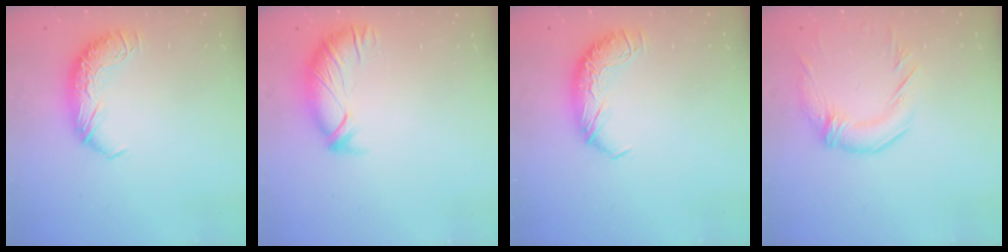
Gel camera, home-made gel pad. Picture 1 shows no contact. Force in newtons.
{"total": 3.5, "press": 3.2, "slide": 1.3}
{"total": 0.0}
{"total": 2.8, "press": 1.9, "slide": 2.2}